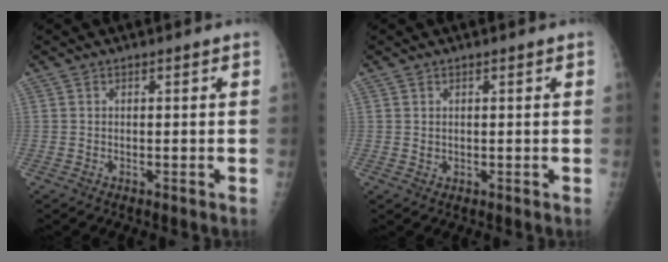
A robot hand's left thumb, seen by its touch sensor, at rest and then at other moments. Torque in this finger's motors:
{"motor_torque": [-0.21, 0.09, 0.03, 0.00, 0.00]}